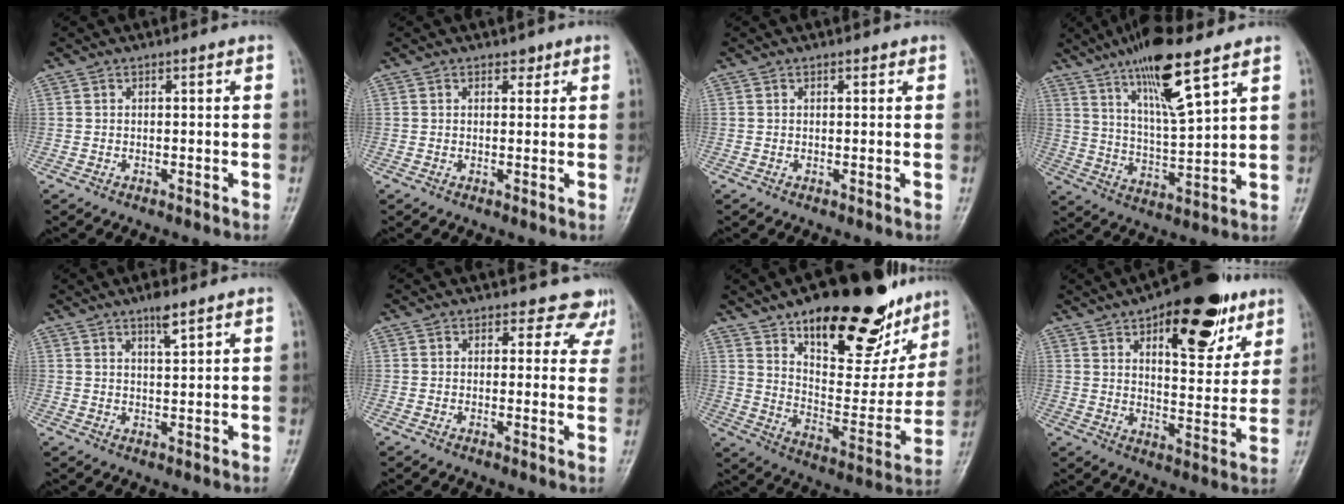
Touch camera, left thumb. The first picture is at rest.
{"total": 1.7, "force": [1.1, 1.1, 0.6], "torque": [0.007, -0.005, 0.011]}
{"total": 0.9, "force": [0.5, 0.6, 0.3], "torque": [0.003, -0.002, 0.003]}
{"total": 14.6, "force": [9.0, 2.9, 11.1], "torque": [-0.192, -0.044, 0.167]}
{"total": 3.4, "force": [2.4, 0.7, 2.4], "torque": [-0.038, -0.011, 0.041]}
{"total": 6.4, "force": [5.1, 3.7, 0.6], "torque": [0.040, -0.023, 0.037]}
{"total": 28.3, "force": [18.5, 12.1, 17.5], "torque": [-0.197, -0.071, 0.282]}
{"total": 19.6, "force": [10.6, 8.6, 14.0], "torque": [-0.145, -0.039, 0.154]}